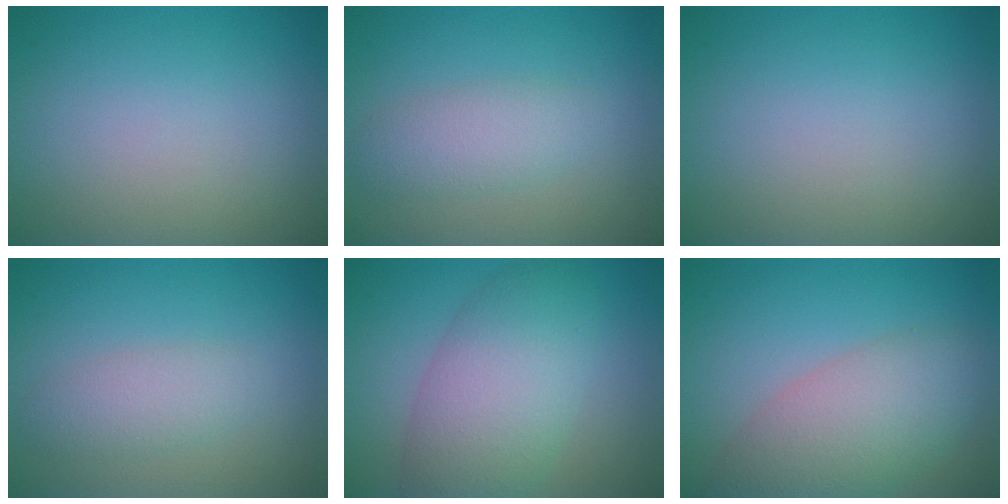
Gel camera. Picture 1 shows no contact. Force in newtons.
{"total": 2.9, "press": 2.9, "slide": 0.1}
{"total": 0.0}
{"total": 2.5, "press": 2.5, "slide": 0.1}
{"total": 7.3, "press": 7.3, "slide": 0.5}
{"total": 6.3, "press": 6.2, "slide": 0.8}